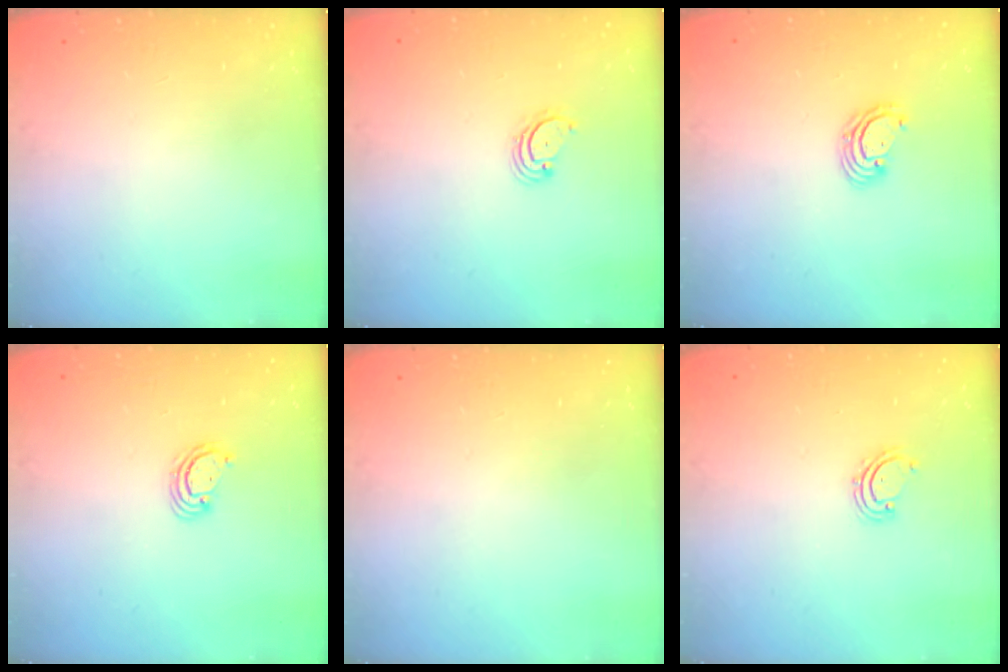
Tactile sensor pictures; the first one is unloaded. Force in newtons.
{"total": 2.7, "press": 2.7, "slide": 0.3}
{"total": 3.1, "press": 3.1, "slide": 0.1}
{"total": 2.5, "press": 2.5, "slide": 0.3}
{"total": 0.0}
{"total": 2.7, "press": 2.6, "slide": 0.5}